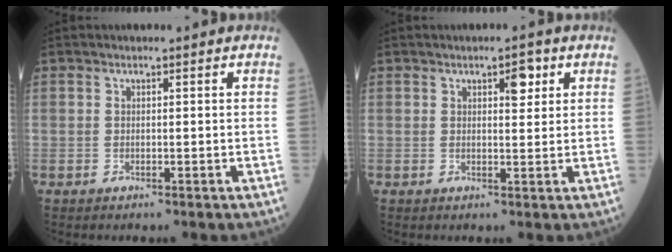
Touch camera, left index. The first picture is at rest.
{"total": 2.8, "force": [1.5, 1.0, 2.2], "torque": [-0.032, 0.002, 0.022]}